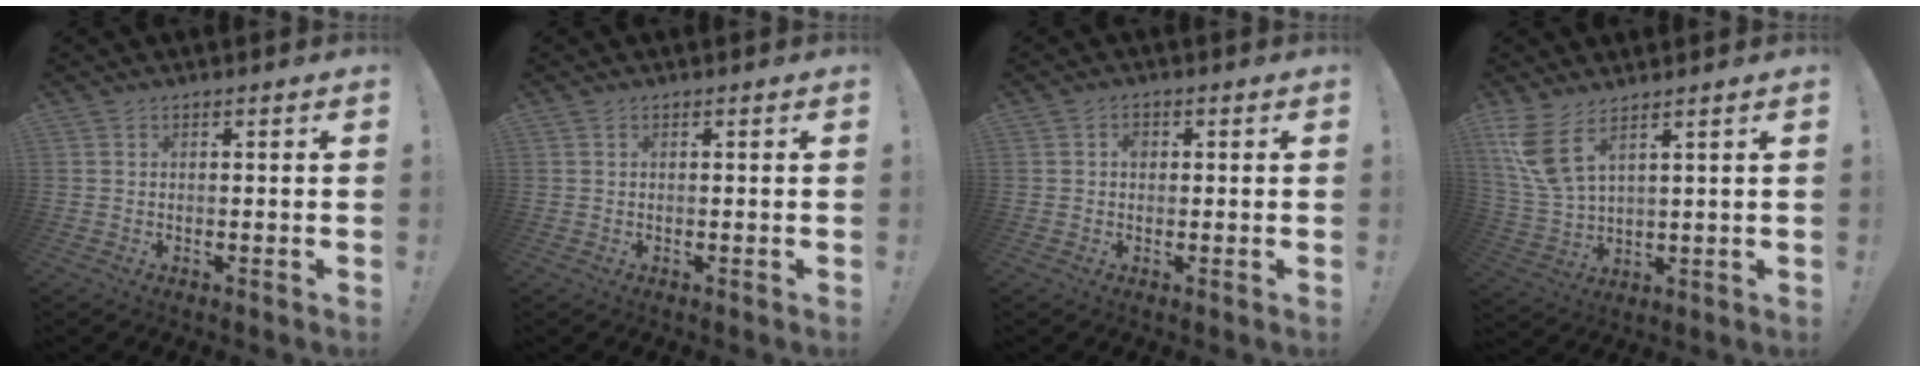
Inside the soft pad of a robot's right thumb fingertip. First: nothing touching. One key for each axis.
{"total": 0.0}
{"total": 1.9, "fx": 0.1, "fy": 1.6, "fz": 1.1, "tx": -0.006, "ty": 0.000, "tz": -0.002}
{"total": 9.2, "fx": 6.0, "fy": 3.5, "fz": 6.1, "tx": -0.130, "ty": -0.024, "tz": 0.118}